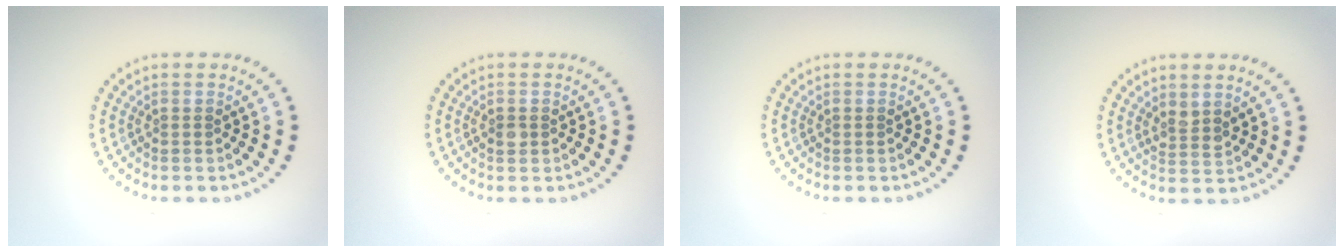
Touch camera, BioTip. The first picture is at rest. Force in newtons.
{"total": 1.0, "press": 1.0, "slide": 0.1}
{"total": 0.0}
{"total": 1.5, "press": 1.2, "slide": 0.9}